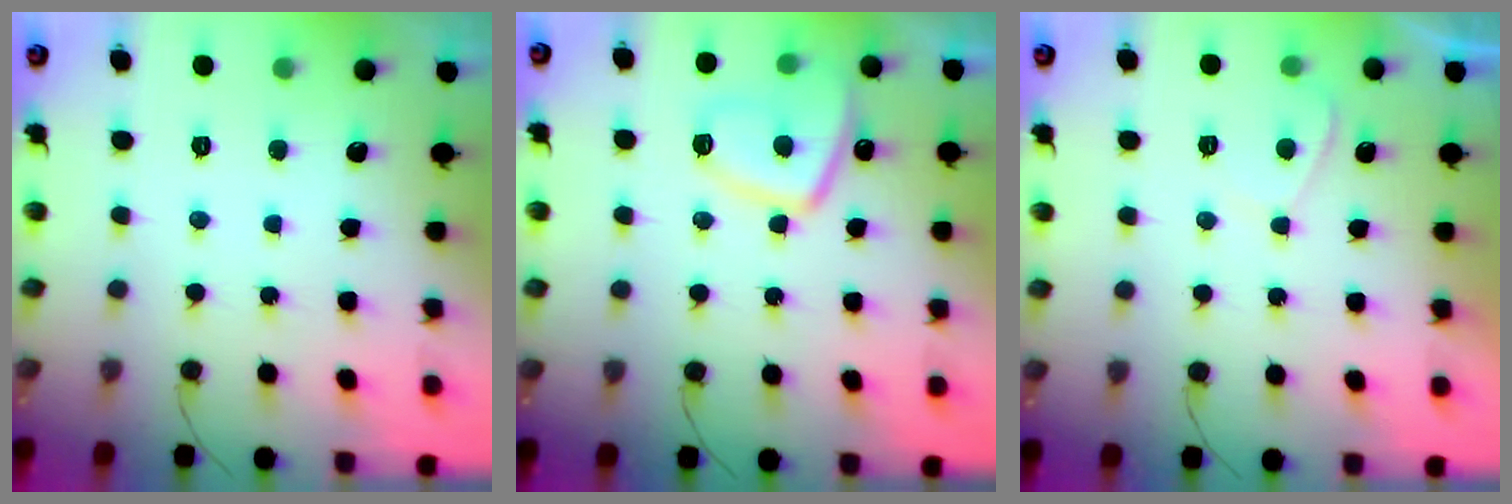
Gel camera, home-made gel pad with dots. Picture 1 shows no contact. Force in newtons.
{"total": 10.6, "press": 10.5, "slide": 1.2}
{"total": 2.3, "press": 2.2, "slide": 0.4}